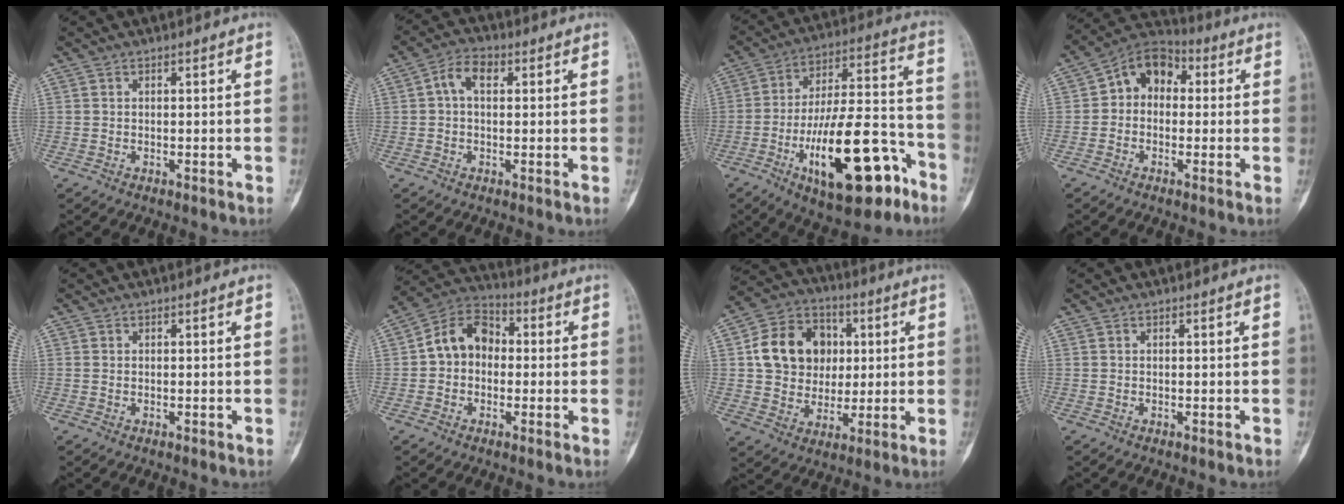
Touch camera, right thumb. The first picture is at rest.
{"total": 5.1, "force": [1.0, 3.2, 3.8], "torque": [-0.065, 0.019, 0.012]}
{"total": 23.3, "force": [-10.5, 8.9, 18.8], "torque": [-0.301, 0.062, -0.158]}
{"total": 9.3, "force": [0.8, 7.1, 5.9], "torque": [-0.061, 0.033, -0.006]}
{"total": 0.0}
{"total": 10.2, "force": [0.1, 8.0, 6.3], "torque": [-0.085, 0.036, -0.016]}
{"total": 15.1, "force": [2.5, 12.8, 7.5], "torque": [-0.098, 0.011, 0.044]}
{"total": 0.0}